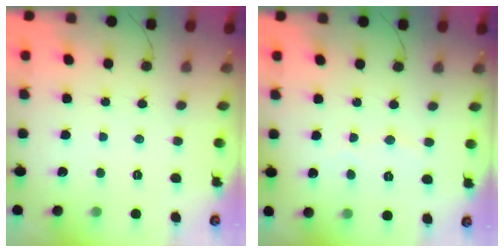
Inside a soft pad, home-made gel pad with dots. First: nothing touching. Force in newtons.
{"total": 3.0, "press": 2.9, "slide": 0.2}